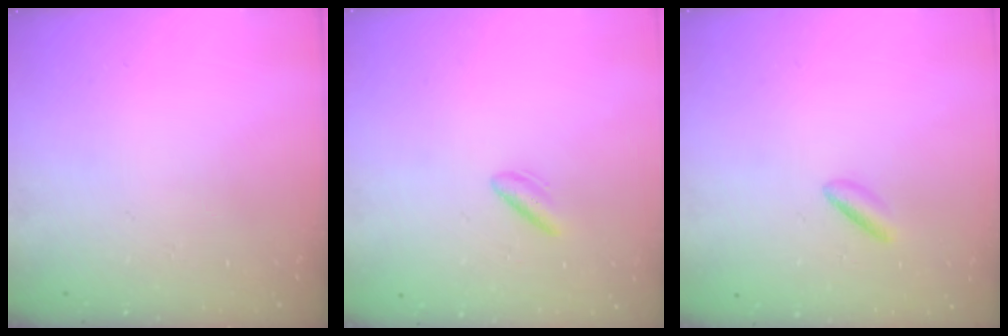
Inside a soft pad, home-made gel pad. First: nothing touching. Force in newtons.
{"total": 2.4, "press": 2.1, "slide": 1.2}
{"total": 2.5, "press": 2.3, "slide": 0.9}